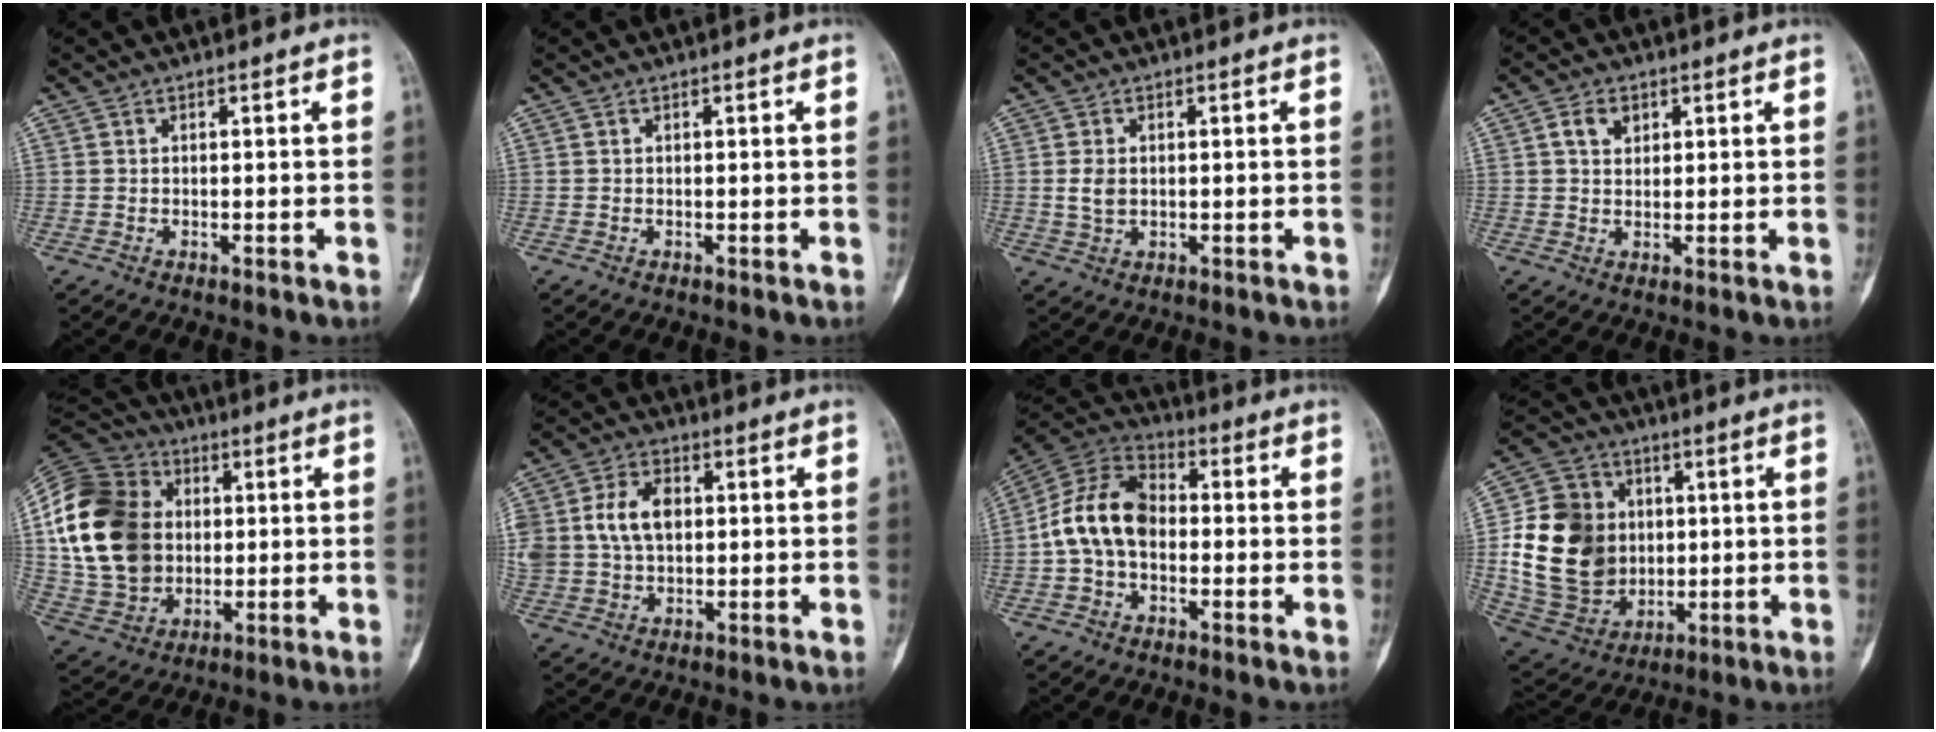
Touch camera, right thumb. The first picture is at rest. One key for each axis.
{"total": 0.0}
{"total": 3.0, "fx": 0.2, "fy": 2.1, "fz": 2.2, "tx": -0.037, "ty": -0.002, "tz": 0.006}
{"total": 3.7, "fx": 1.5, "fy": 2.7, "fz": 2.0, "tx": -0.026, "ty": -0.002, "tz": 0.027}
{"total": 23.1, "fx": 2.0, "fy": 18.0, "fz": 14.3, "tx": -0.277, "ty": 0.013, "tz": 0.045}
{"total": 11.2, "fx": 1.5, "fy": 8.0, "fz": 7.7, "tx": -0.141, "ty": 0.010, "tz": 0.030}
{"total": 13.1, "fx": -1.0, "fy": 9.1, "fz": 9.4, "tx": -0.166, "ty": 0.037, "tz": -0.032}
{"total": 19.7, "fx": 1.1, "fy": 16.2, "fz": 11.2, "tx": -0.185, "ty": 0.007, "tz": 0.035}